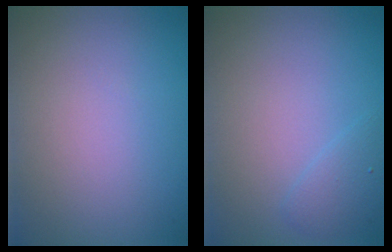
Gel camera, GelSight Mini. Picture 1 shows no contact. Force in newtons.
{"total": 1.5, "press": 1.5, "slide": 0.1}